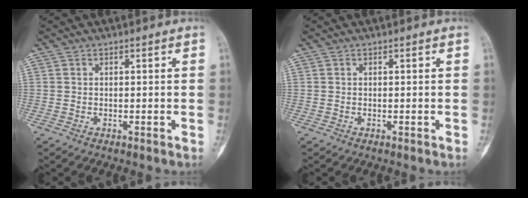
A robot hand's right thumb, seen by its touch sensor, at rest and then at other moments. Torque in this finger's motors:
{"motor_torque": [-0.13, 0.13, 0.00, 0.00, 0.00]}